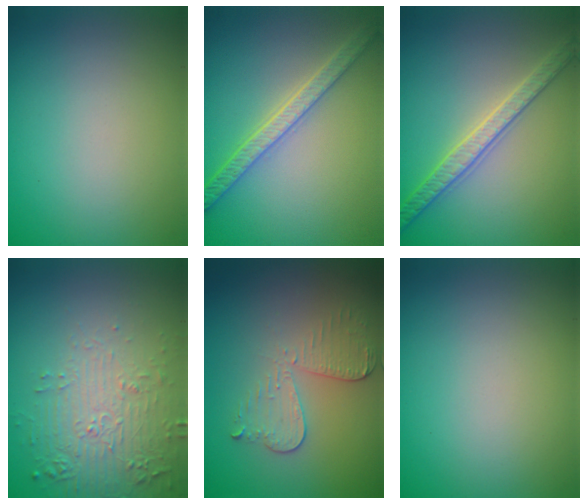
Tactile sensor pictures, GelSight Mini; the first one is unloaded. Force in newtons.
{"total": 4.3, "press": 3.9, "slide": 1.9}
{"total": 3.3, "press": 3.3, "slide": 0.1}
{"total": 5.7, "press": 3.7, "slide": 4.4}
{"total": 3.1, "press": 2.7, "slide": 1.4}
{"total": 0.0}